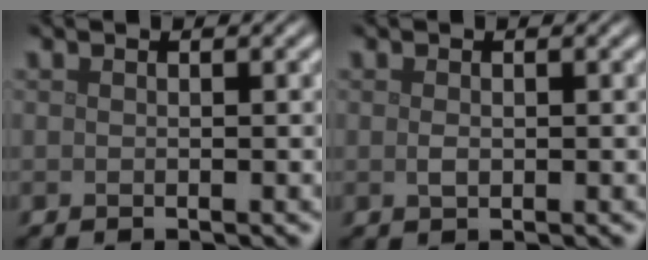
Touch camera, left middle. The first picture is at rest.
{"total": 0.9, "force": [0.0, 0.5, 0.7], "torque": [-0.016, -0.002, 0.001]}